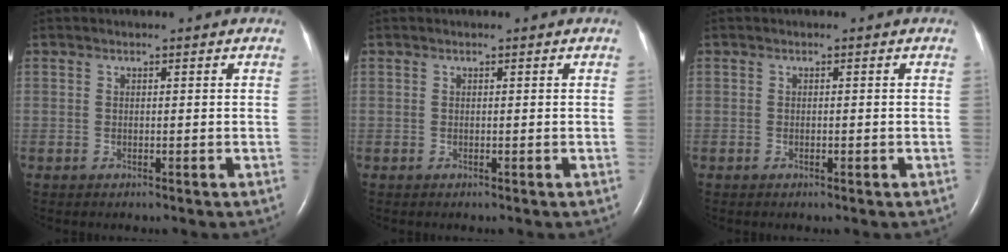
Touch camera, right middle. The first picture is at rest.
{"total": 0.0}
{"total": 0.6, "force": [-0.3, 0.1, 0.5], "torque": [-0.013, -0.001, -0.003]}